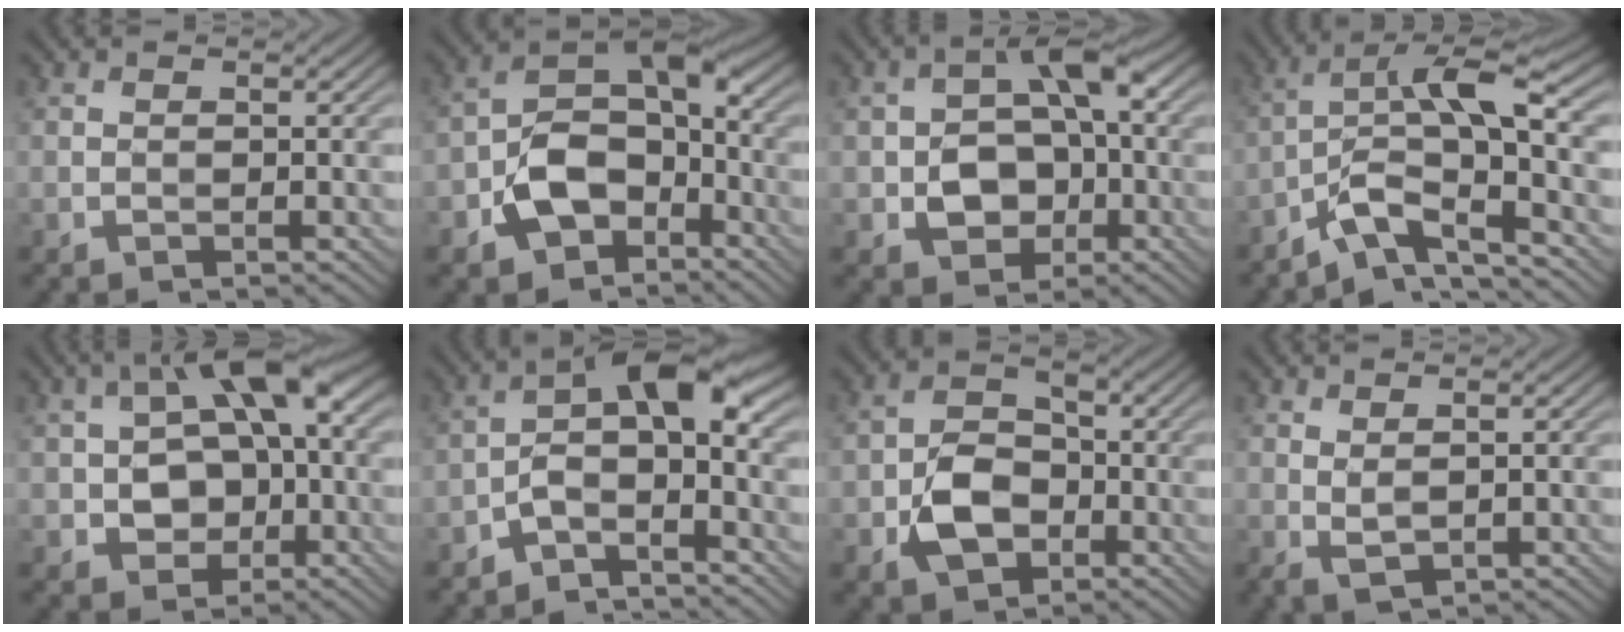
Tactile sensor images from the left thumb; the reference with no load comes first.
{"total": 9.7, "force": [-4.1, 6.2, 6.2], "torque": [-0.103, 0.000, -0.085]}
{"total": 7.8, "force": [-1.6, 5.4, 5.3], "torque": [-0.078, 0.003, -0.035]}
{"total": 9.6, "force": [-3.4, 2.8, 8.5], "torque": [-0.151, 0.009, -0.077]}
{"total": 9.8, "force": [-0.3, 6.4, 7.5], "torque": [-0.109, 0.010, -0.015]}
{"total": 7.1, "force": [-2.8, 2.6, 6.0], "torque": [-0.096, 0.015, -0.066]}
{"total": 6.6, "force": [-2.5, 4.5, 4.1], "torque": [-0.075, -0.002, -0.051]}
{"total": 1.8, "force": [0.8, 0.5, 1.5], "torque": [-0.039, -0.002, 0.018]}